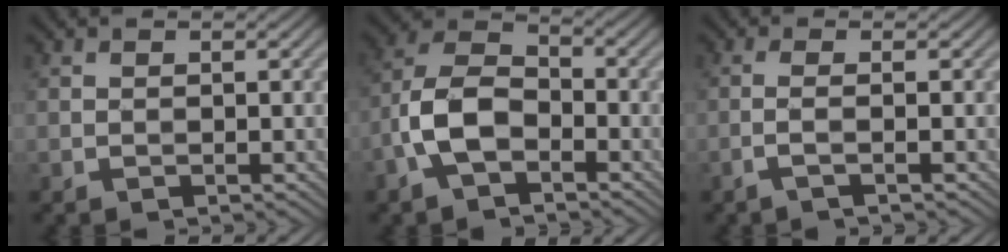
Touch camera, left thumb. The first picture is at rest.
{"total": 7.8, "force": [-3.4, 4.2, 5.5], "torque": [-0.122, 0.012, -0.078]}
{"total": 1.6, "force": [-0.8, -0.3, 1.3], "torque": [-0.031, 0.008, -0.023]}